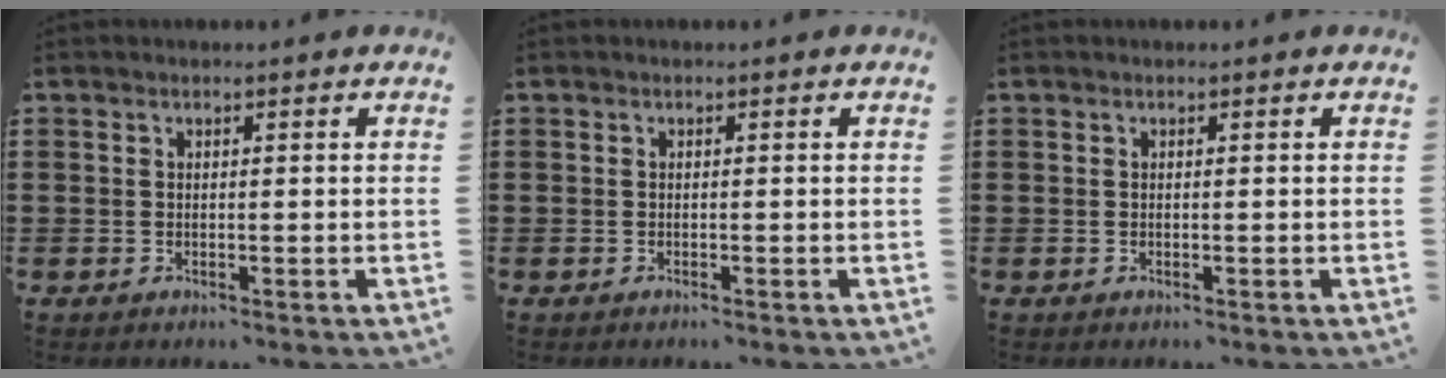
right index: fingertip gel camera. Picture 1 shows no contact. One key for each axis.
{"total": 0.0}
{"total": 0.0}